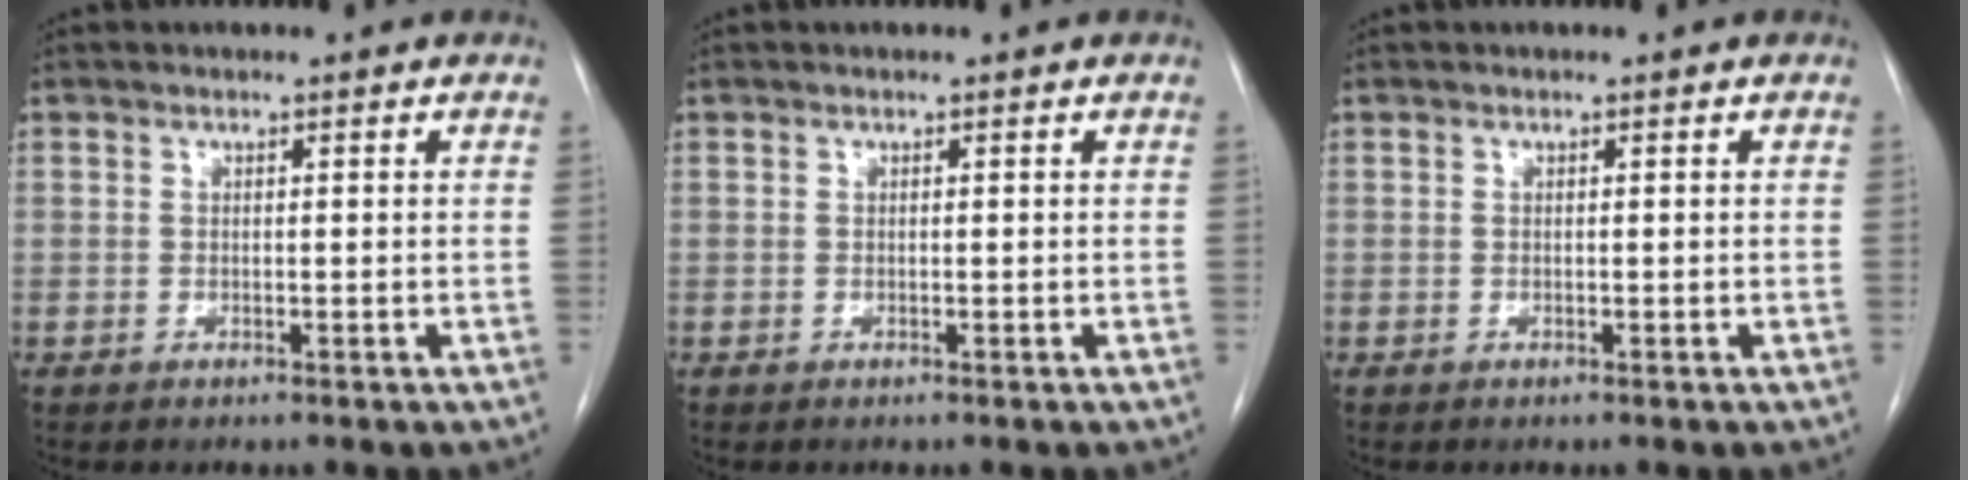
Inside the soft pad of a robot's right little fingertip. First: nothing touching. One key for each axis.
{"total": 0.0}
{"total": 0.0}